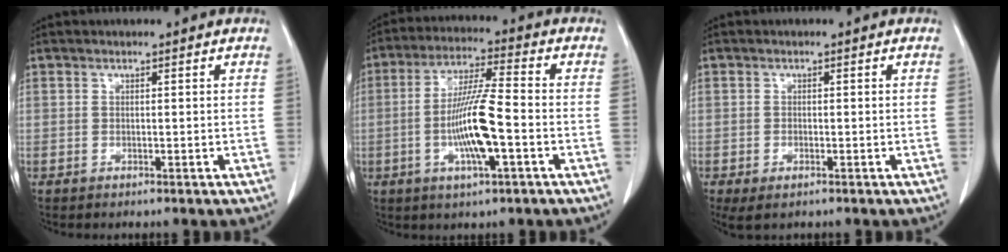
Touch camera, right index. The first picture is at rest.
{"total": 11.1, "force": [-2.6, 0.9, 10.7], "torque": [-0.207, -0.004, -0.051]}
{"total": 2.7, "force": [-1.5, 1.1, 2.0], "torque": [-0.040, -0.005, -0.018]}